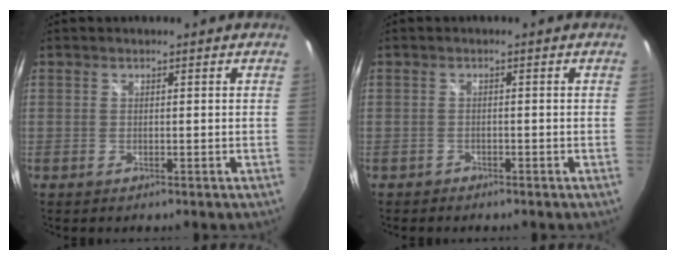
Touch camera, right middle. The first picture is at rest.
{"total": 1.4, "force": [-1.2, 0.7, 0.1], "torque": [-0.008, 0.001, -0.020]}